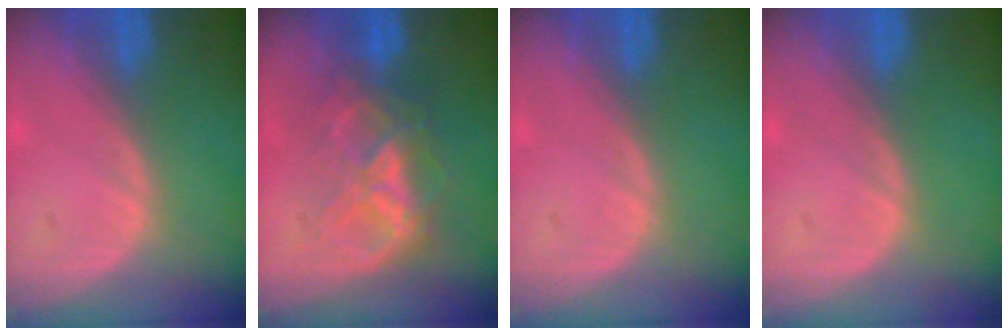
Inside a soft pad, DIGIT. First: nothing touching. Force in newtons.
{"total": 6.4, "press": 6.4, "slide": 0.7}
{"total": 0.0}
{"total": 0.0}